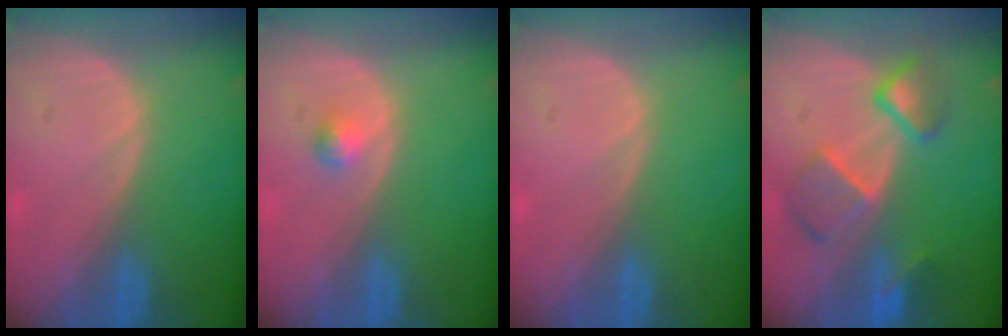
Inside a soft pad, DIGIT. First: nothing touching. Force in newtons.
{"total": 1.5, "press": 1.5, "slide": 0.3}
{"total": 0.0}
{"total": 7.4, "press": 6.8, "slide": 2.8}